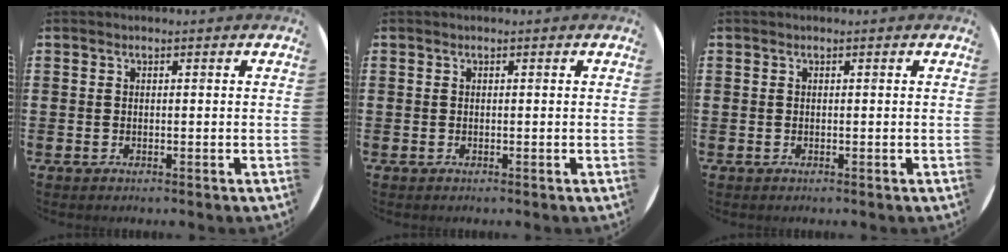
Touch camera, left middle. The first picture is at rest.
{"total": 0.0}
{"total": 0.0}